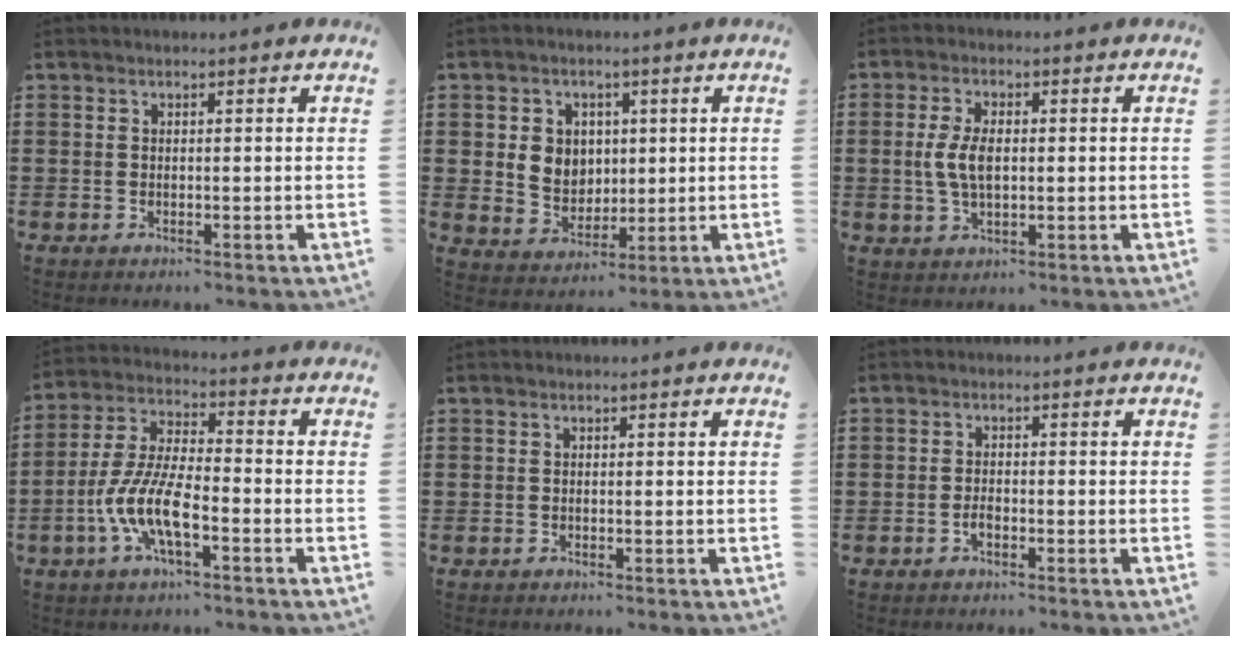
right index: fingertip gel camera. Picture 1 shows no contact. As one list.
[{"total": 5.2, "force": [1.4, 4.9, 1.4], "torque": [-0.041, 0.012, 0.023]}, {"total": 5.3, "force": [0.3, 2.8, 4.5], "torque": [-0.106, 0.003, -0.001]}, {"total": 9.4, "force": [-3.9, 3.0, 8.0], "torque": [-0.194, -0.011, -0.081]}, {"total": 0.0}, {"total": 1.5, "force": [-0.9, 0.9, 0.9], "torque": [-0.020, -0.002, -0.015]}]